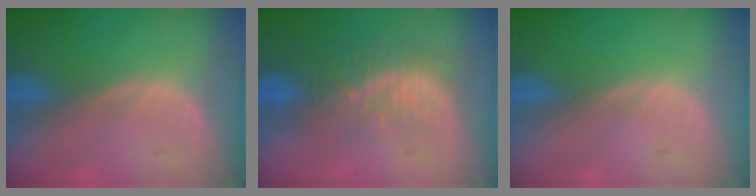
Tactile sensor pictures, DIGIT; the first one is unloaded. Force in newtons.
{"total": 8.4, "press": 7.5, "slide": 3.8}
{"total": 0.0}